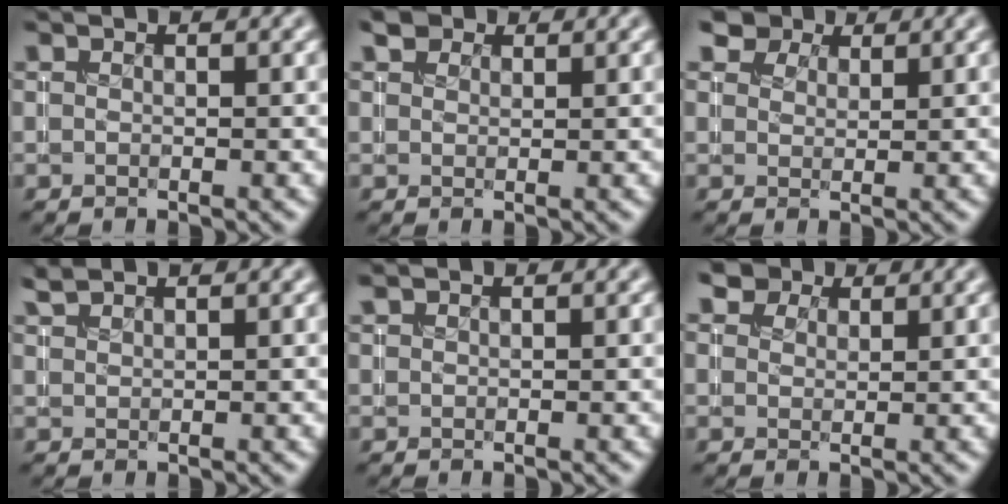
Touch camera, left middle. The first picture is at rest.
{"total": 1.6, "force": [1.2, 0.9, 0.4], "torque": [-0.007, 0.003, 0.020]}
{"total": 4.5, "force": [3.5, 2.4, 1.6], "torque": [-0.041, -0.005, 0.061]}
{"total": 1.3, "force": [1.2, 0.1, 0.4], "torque": [-0.009, 0.003, 0.029]}
{"total": 0.6, "force": [0.5, 0.1, 0.2], "torque": [-0.002, 0.002, 0.013]}
{"total": 3.9, "force": [3.0, 2.1, 1.4], "torque": [-0.035, -0.003, 0.049]}